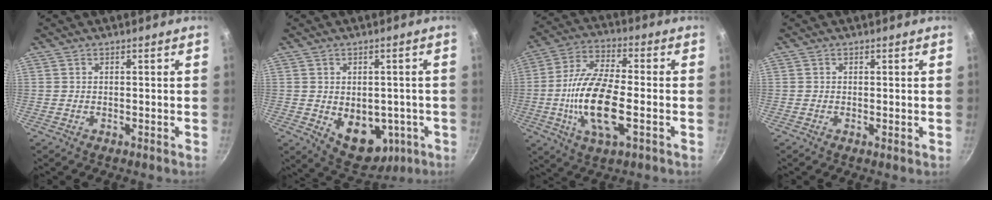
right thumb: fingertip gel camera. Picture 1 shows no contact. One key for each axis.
{"total": 11.7, "fx": -3.8, "fy": 7.7, "fz": 7.9, "tx": -0.080, "ty": 0.010, "tz": -0.033}
{"total": 16.1, "fx": -3.0, "fy": 6.3, "fz": 14.5, "tx": -0.288, "ty": 0.015, "tz": -0.057}
{"total": 0.5, "fx": 0.0, "fy": 0.1, "fz": 0.5, "tx": -0.012, "ty": -0.004, "tz": -0.002}